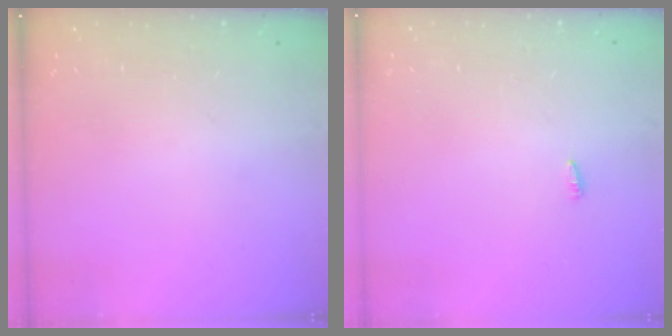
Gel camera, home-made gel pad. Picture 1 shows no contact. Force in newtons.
{"total": 1.8, "press": 1.7, "slide": 0.6}